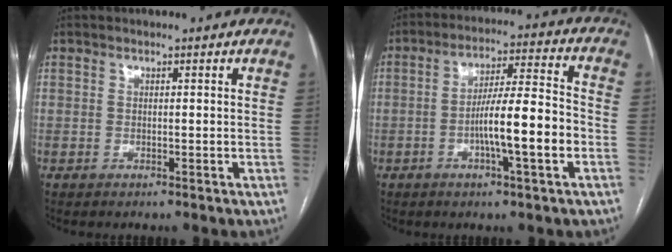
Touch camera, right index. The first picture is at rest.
{"total": 10.9, "force": [-3.0, 0.7, 10.5], "torque": [-0.176, 0.010, -0.052]}